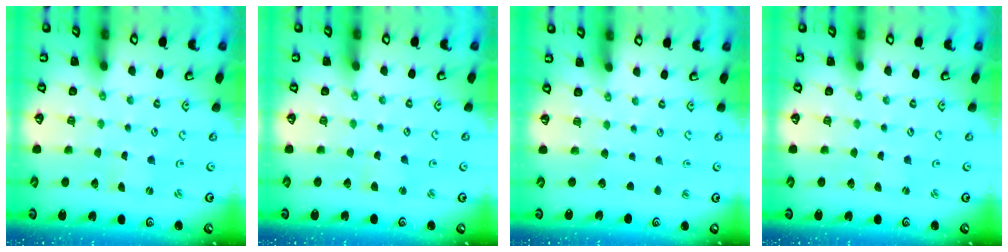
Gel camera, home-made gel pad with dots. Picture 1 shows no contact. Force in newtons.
{"total": 2.2, "press": 2.2, "slide": 0.3}
{"total": 0.0}
{"total": 0.0}